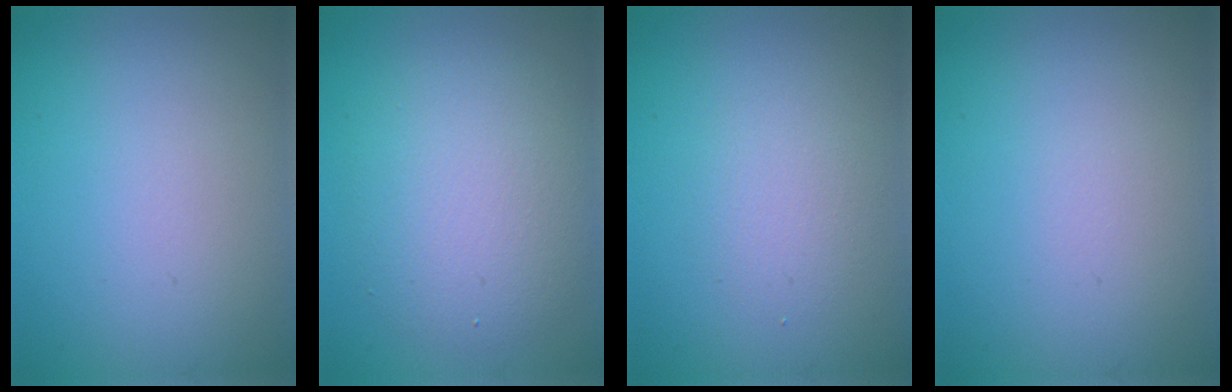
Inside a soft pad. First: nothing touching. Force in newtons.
{"total": 3.7, "press": 3.7, "slide": 0.4}
{"total": 1.9, "press": 1.9, "slide": 0.1}
{"total": 0.0}